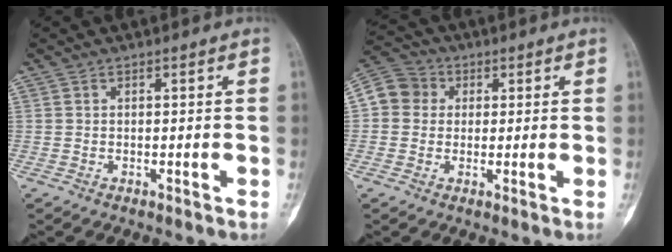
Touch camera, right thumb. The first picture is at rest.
{"total": 7.8, "force": [1.0, 7.3, 2.8], "torque": [-0.034, 0.014, 0.008]}